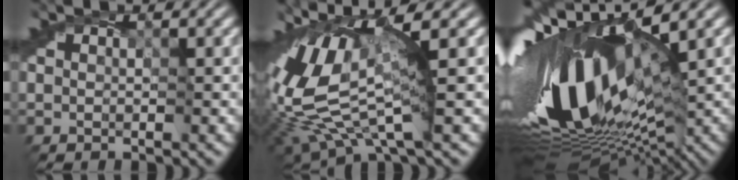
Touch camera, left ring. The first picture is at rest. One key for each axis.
{"total": 9.2, "fx": 2.3, "fy": 2.9, "fz": 8.4, "tx": -0.196, "ty": -0.002, "tz": 0.048}
{"total": 18.0, "fx": 1.7, "fy": 8.9, "fz": 15.6, "tx": -0.330, "ty": -0.027, "tz": 0.044}